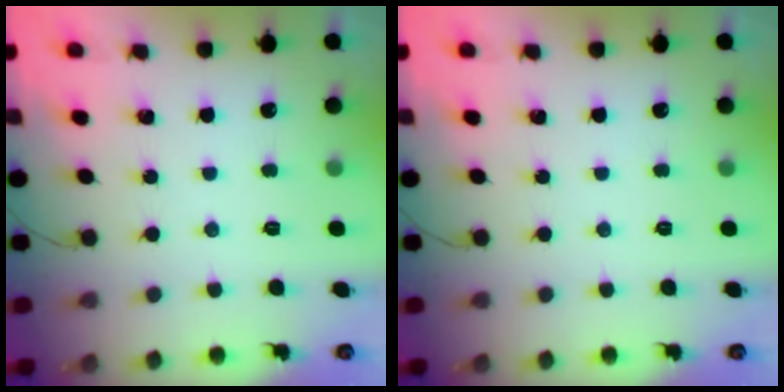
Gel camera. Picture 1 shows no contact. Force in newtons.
{"total": 0.0}